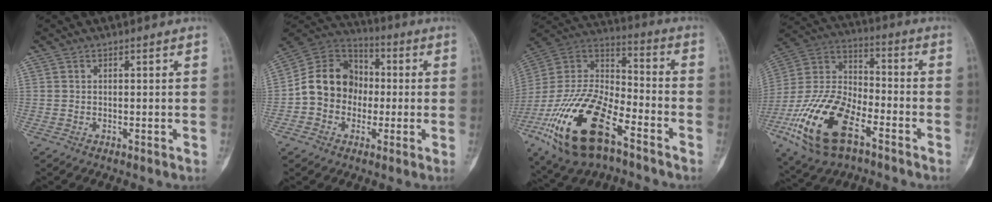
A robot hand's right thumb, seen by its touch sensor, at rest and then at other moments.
{"total": 13.1, "force": [-1.1, 11.1, 6.8], "torque": [-0.089, 0.036, -0.030]}
{"total": 25.7, "force": [-12.9, 12.0, 18.7], "torque": [-0.408, 0.040, -0.235]}
{"total": 20.8, "force": [-9.7, 10.3, 15.2], "torque": [-0.305, 0.043, -0.180]}